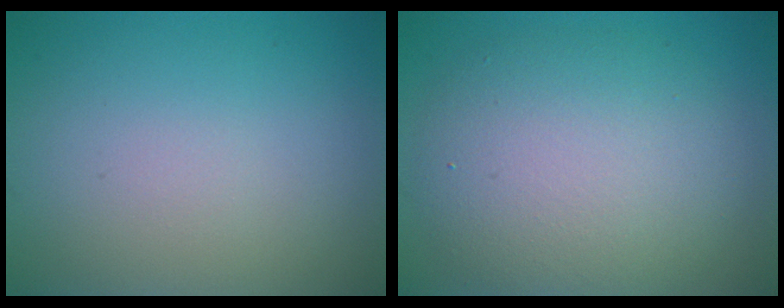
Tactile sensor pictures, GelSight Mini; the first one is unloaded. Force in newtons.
{"total": 7.4, "press": 7.4, "slide": 0.4}